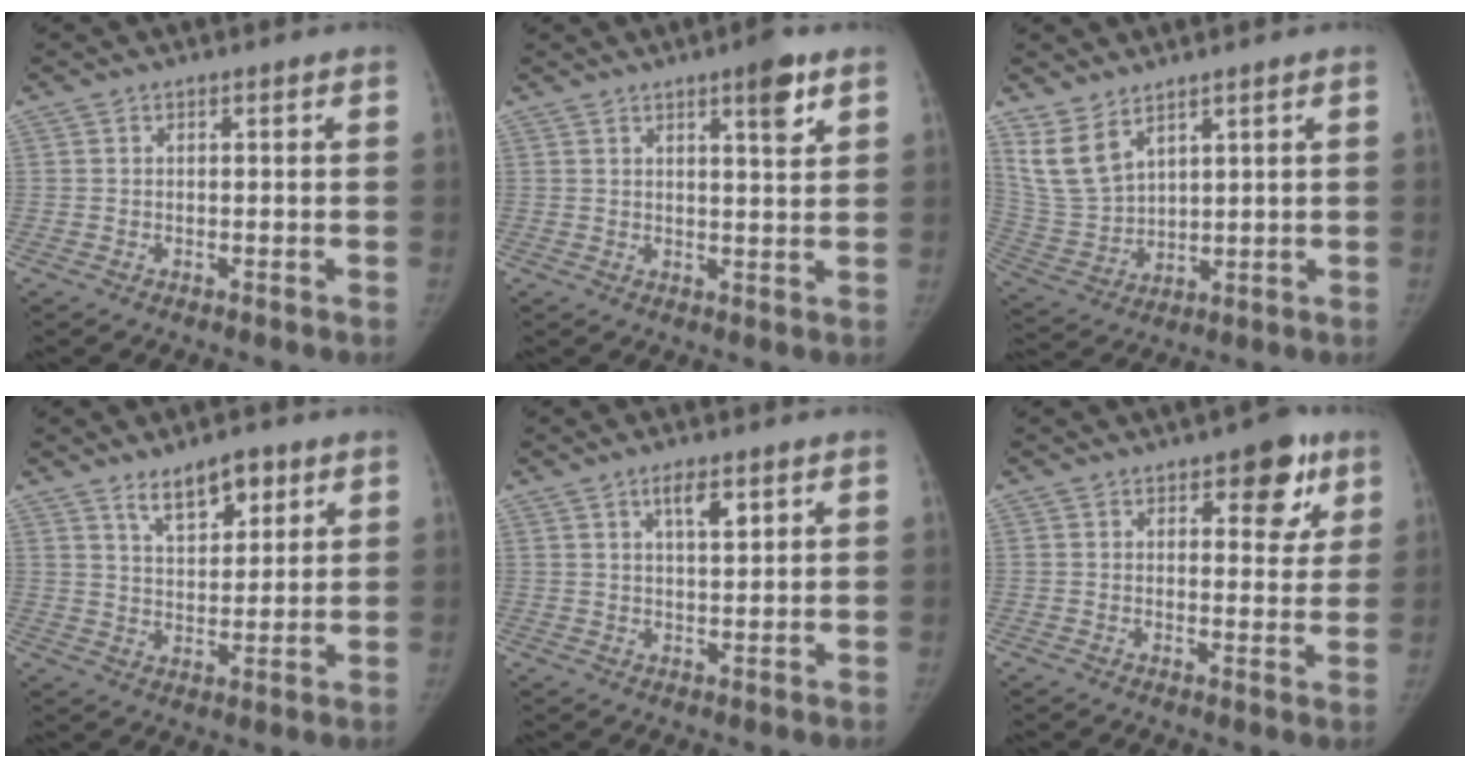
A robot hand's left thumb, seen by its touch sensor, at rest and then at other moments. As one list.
[{"total": 5.7, "force": [3.4, 1.1, 4.5], "torque": [-0.056, -0.019, 0.046]}, {"total": 8.1, "force": [5.6, 4.0, 4.3], "torque": [-0.079, -0.028, 0.137]}, {"total": 7.8, "force": [5.1, 3.6, 4.7], "torque": [-0.048, -0.035, 0.086]}, {"total": 4.1, "force": [2.3, 1.3, 3.1], "torque": [-0.045, -0.014, 0.040]}, {"total": 8.5, "force": [4.4, 4.3, 5.8], "torque": [-0.033, -0.016, 0.051]}]